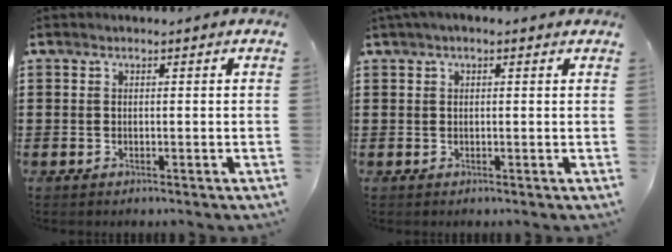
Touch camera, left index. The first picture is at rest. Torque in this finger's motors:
{"motor_torque": [2.07, -0.06, 0.46, 0.16]}